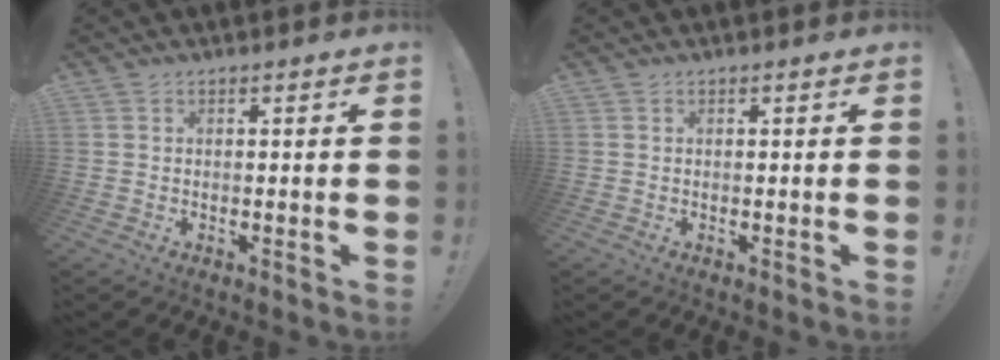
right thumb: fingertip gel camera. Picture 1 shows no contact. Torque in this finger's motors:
{"motor_torque": [-0.13, 0.03, 0.07, 0.04, 0.06]}